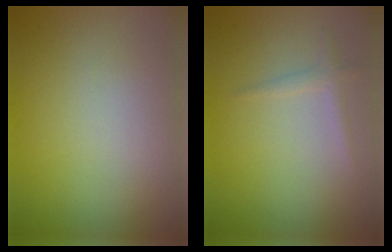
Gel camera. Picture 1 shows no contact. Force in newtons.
{"total": 1.1, "press": 1.1, "slide": 0.0}